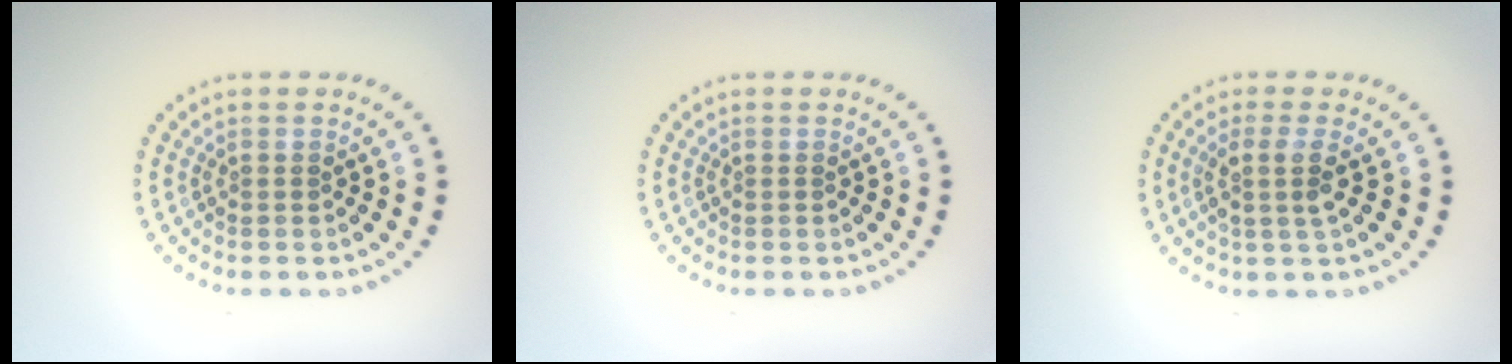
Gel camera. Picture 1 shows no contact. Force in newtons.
{"total": 0.0}
{"total": 2.3, "press": 1.8, "slide": 1.4}